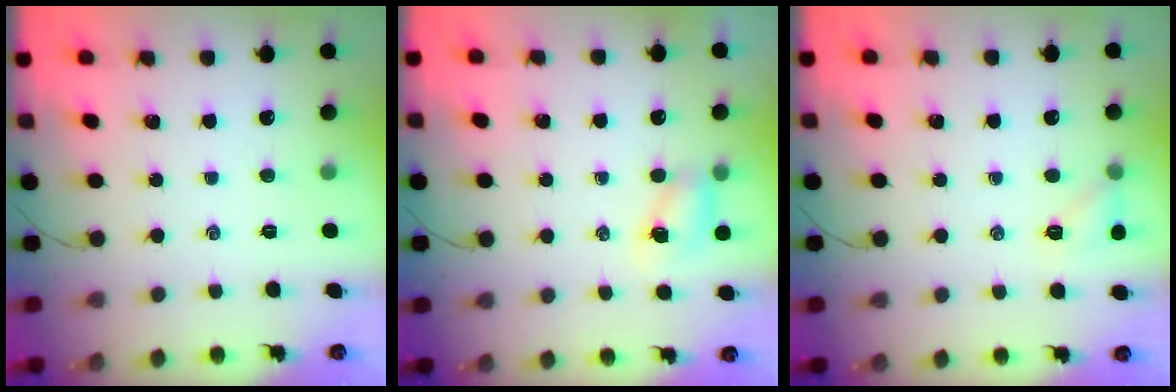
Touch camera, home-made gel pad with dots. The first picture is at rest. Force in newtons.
{"total": 5.2, "press": 5.1, "slide": 0.7}
{"total": 7.5, "press": 7.4, "slide": 1.2}